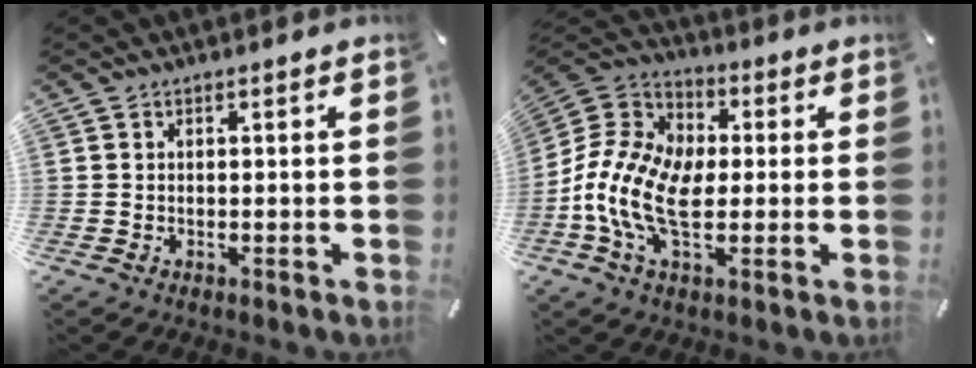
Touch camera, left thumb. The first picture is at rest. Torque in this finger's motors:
{"motor_torque": [1.57, 3.43, 0.71, -0.24, 0.70]}